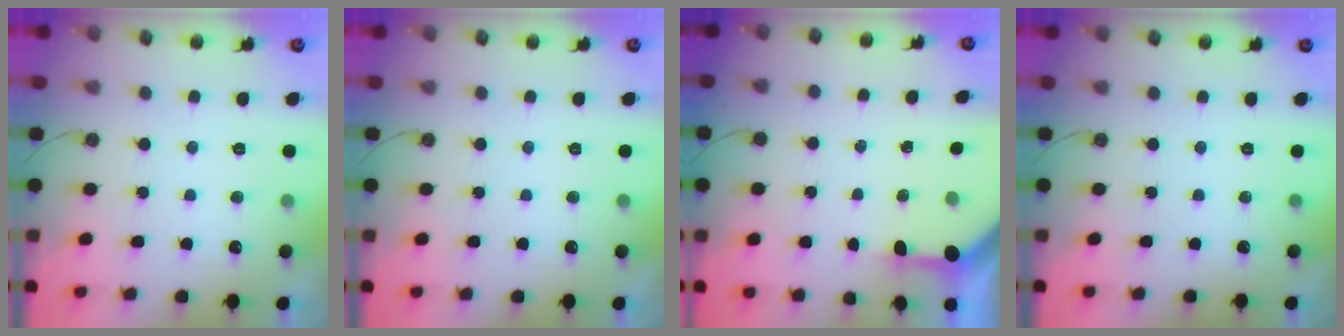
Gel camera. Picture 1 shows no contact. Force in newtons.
{"total": 0.0}
{"total": 3.3, "press": 3.3, "slide": 0.4}
{"total": 0.0}